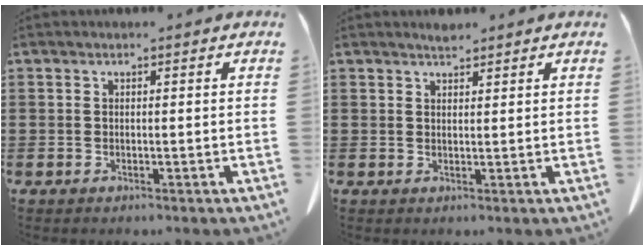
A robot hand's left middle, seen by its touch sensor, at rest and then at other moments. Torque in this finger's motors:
{"motor_torque": [0.26, 0.26, 0.01, 0.02]}